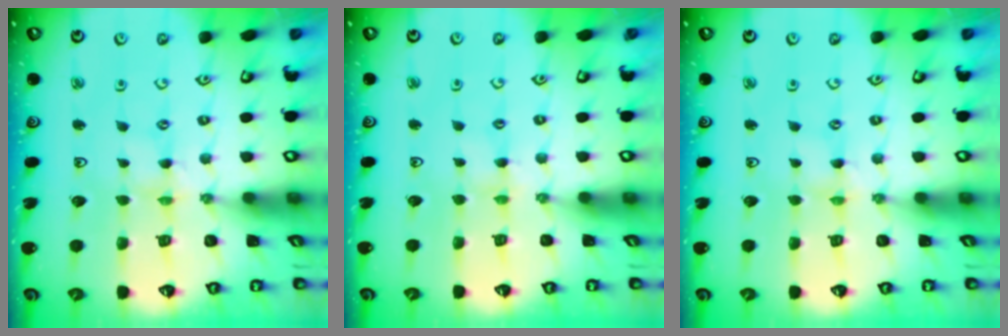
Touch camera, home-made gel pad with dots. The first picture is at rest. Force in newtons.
{"total": 1.3, "press": 1.2, "slide": 0.3}
{"total": 0.0}